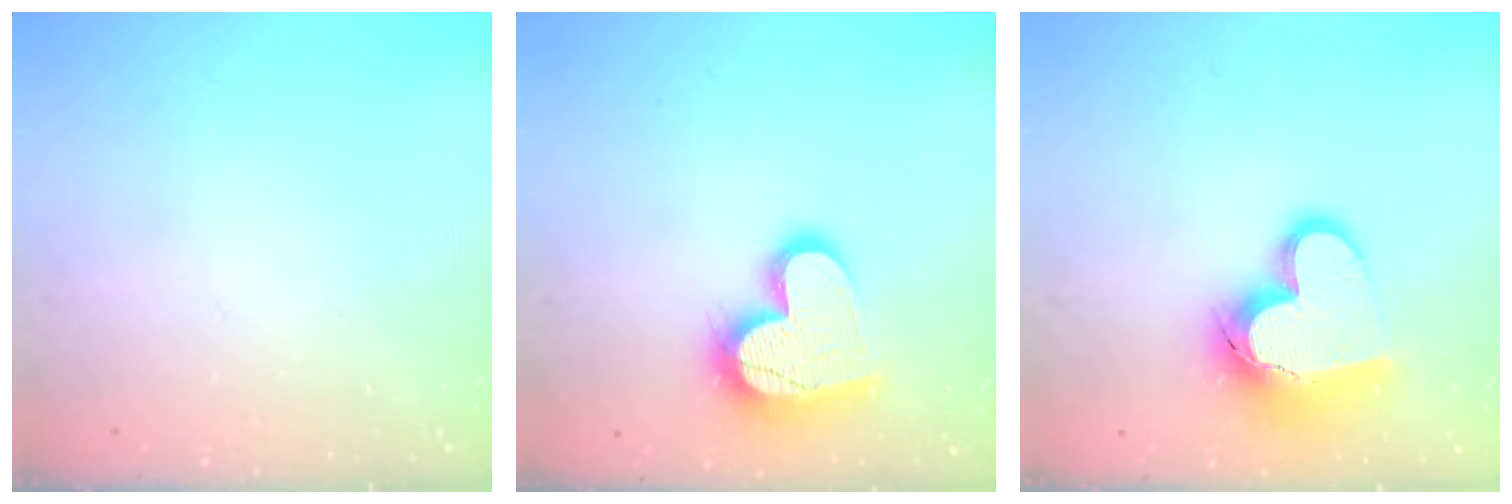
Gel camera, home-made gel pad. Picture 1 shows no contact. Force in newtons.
{"total": 16.5, "press": 16.5, "slide": 1.1}
{"total": 16.9, "press": 16.7, "slide": 2.4}